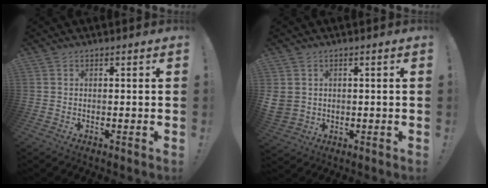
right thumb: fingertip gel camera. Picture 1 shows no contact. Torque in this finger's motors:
{"motor_torque": [0.89, 0.75, 0.87, 0.04, 0.01]}